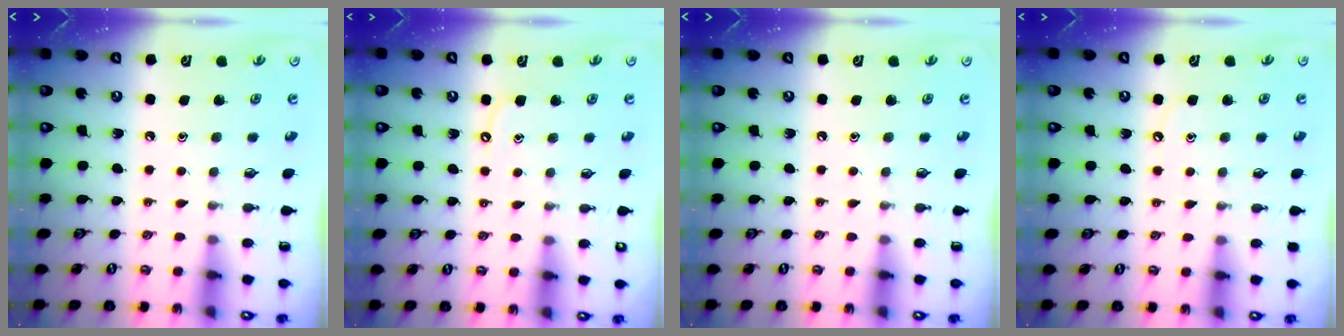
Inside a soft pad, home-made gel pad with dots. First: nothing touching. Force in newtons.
{"total": 4.1, "press": 4.0, "slide": 0.6}
{"total": 0.0}
{"total": 3.3, "press": 3.3, "slide": 0.4}